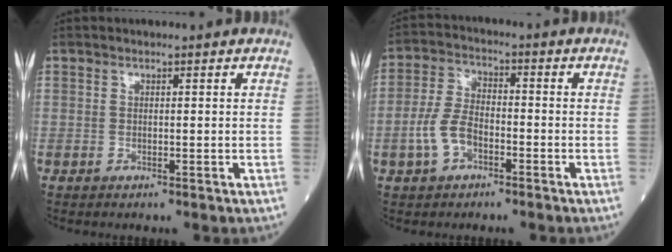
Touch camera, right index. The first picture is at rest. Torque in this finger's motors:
{"motor_torque": [0.35, -0.43, 0.47, 0.05]}